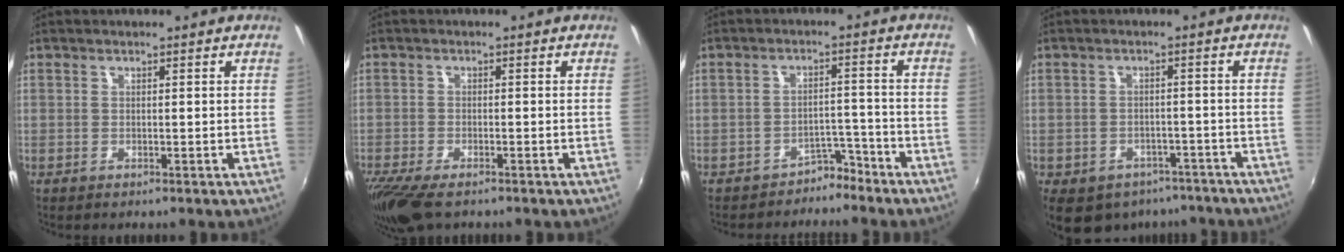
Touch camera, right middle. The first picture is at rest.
{"total": 8.5, "force": [-6.4, 2.4, 5.0], "torque": [-0.120, -0.039, -0.118]}
{"total": 4.7, "force": [-4.1, 2.2, 0.7], "torque": [-0.014, 0.019, -0.059]}
{"total": 15.1, "force": [-10.5, 9.0, 6.2], "torque": [-0.141, -0.004, -0.127]}